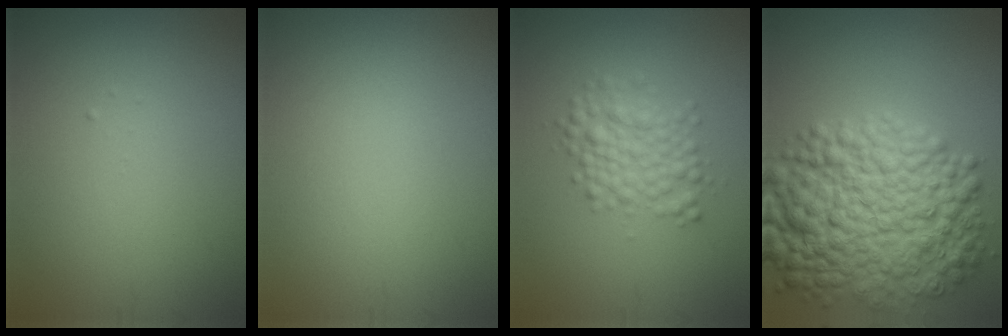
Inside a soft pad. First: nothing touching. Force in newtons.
{"total": 0.0}
{"total": 3.6, "press": 3.6, "slide": 0.1}
{"total": 11.3, "press": 11.3, "slide": 0.1}